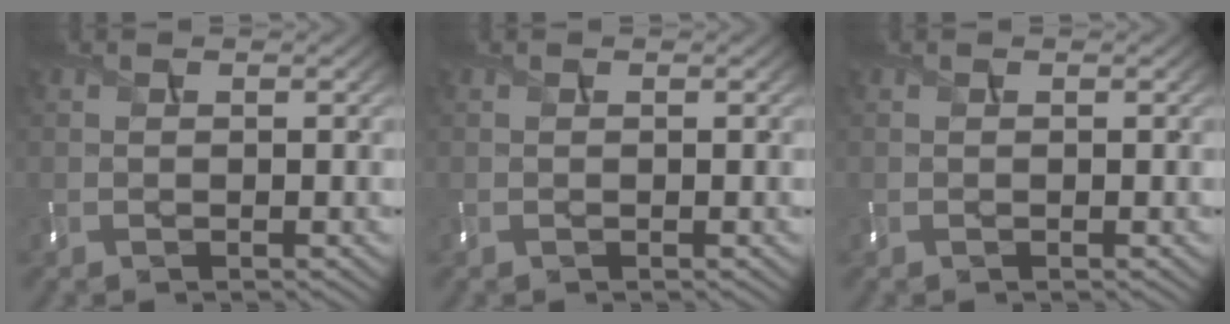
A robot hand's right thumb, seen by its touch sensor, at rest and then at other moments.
{"total": 0.0}
{"total": 0.0}